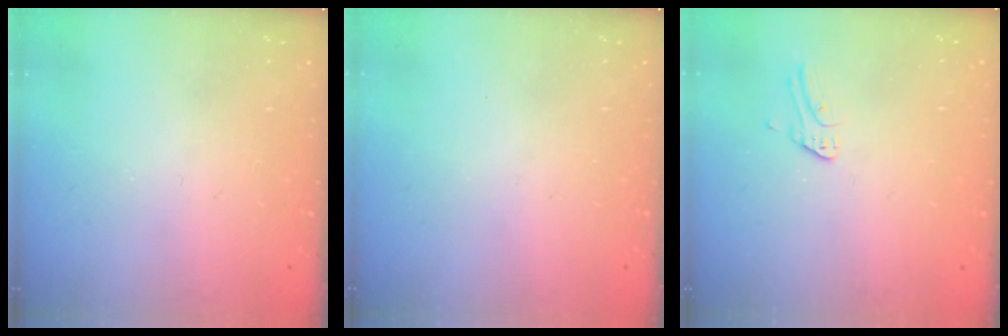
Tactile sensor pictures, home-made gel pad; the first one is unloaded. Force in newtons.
{"total": 0.0}
{"total": 2.8, "press": 2.8, "slide": 0.2}